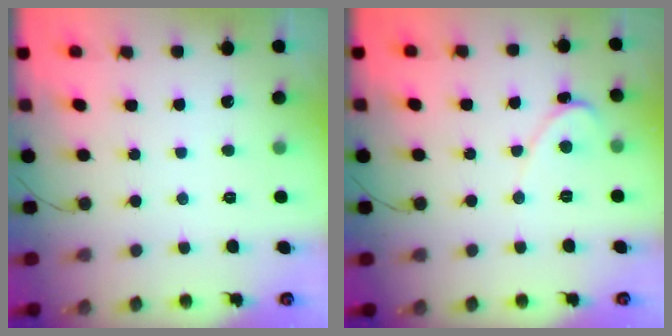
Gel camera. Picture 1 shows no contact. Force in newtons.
{"total": 1.7, "press": 1.7, "slide": 0.2}